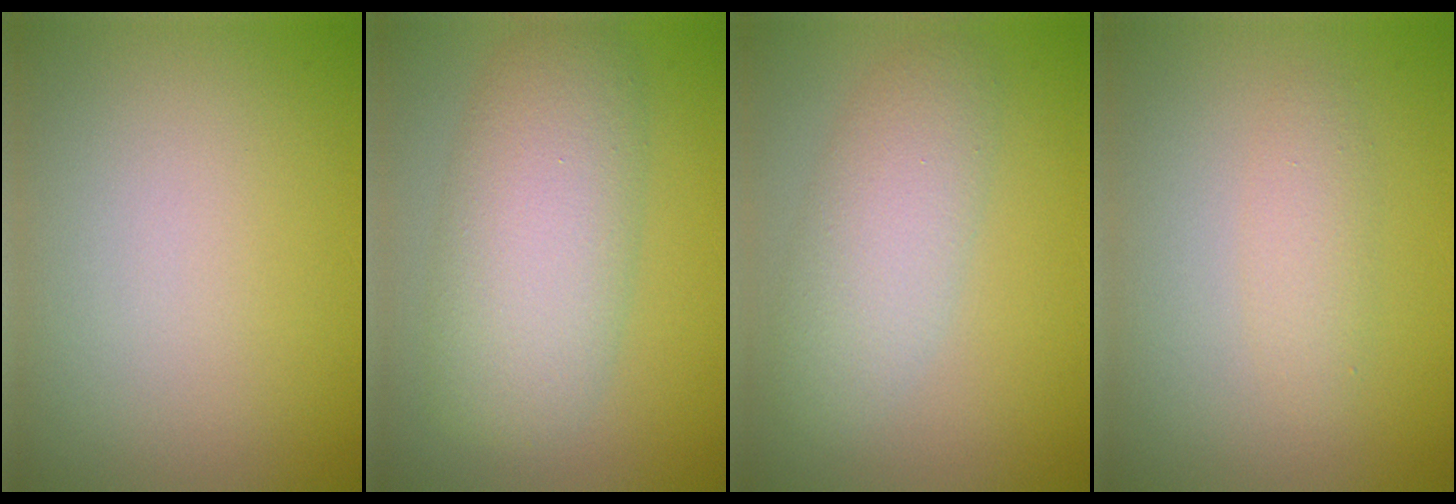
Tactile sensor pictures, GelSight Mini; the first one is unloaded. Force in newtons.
{"total": 6.8, "press": 6.8, "slide": 0.3}
{"total": 4.1, "press": 4.1, "slide": 0.1}
{"total": 1.6, "press": 1.6, "slide": 0.1}